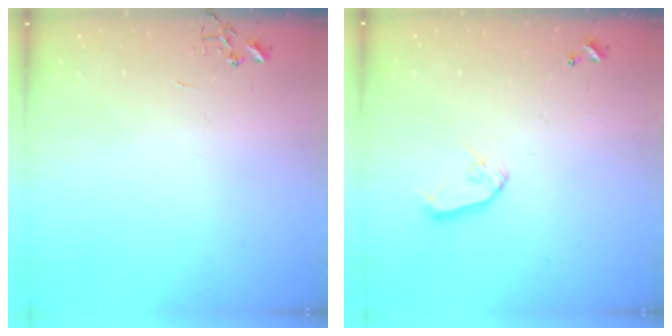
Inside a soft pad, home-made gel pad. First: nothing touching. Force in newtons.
{"total": 8.0, "press": 8.0, "slide": 0.4}